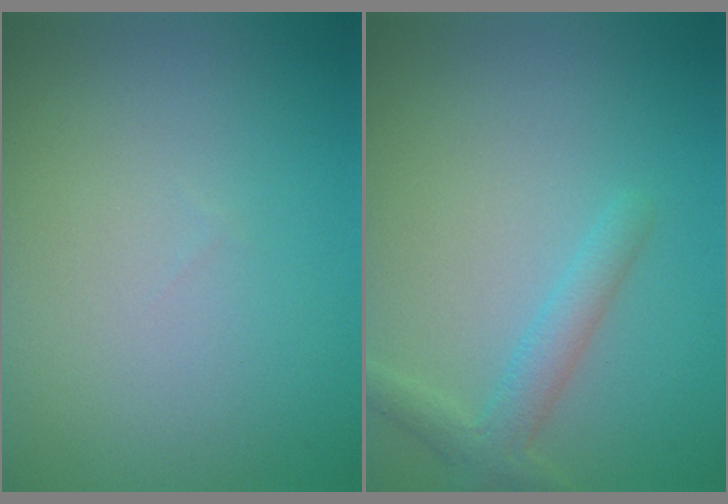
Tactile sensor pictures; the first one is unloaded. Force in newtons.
{"total": 2.5, "press": 2.5, "slide": 0.2}